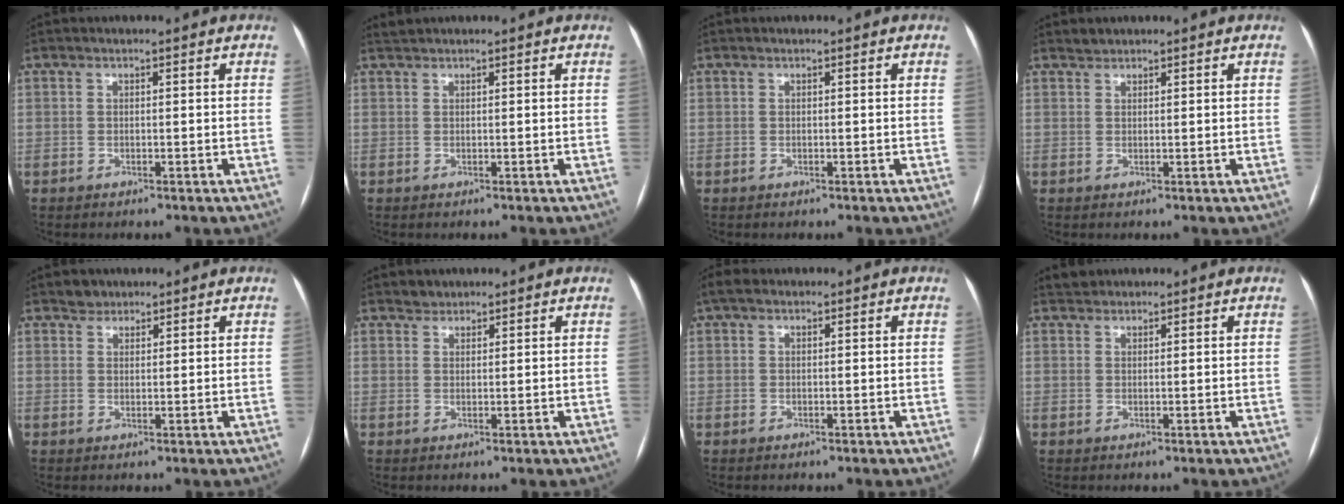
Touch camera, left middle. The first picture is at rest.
{"total": 0.8, "force": [0.8, -0.1, 0.0], "torque": [-0.005, 0.011, 0.020]}
{"total": 0.0}
{"total": 1.0, "force": [0.9, 0.3, -0.1], "torque": [-0.001, 0.004, 0.016]}
{"total": 1.9, "force": [1.5, 1.1, -0.1], "torque": [0.003, 0.004, 0.022]}
{"total": 1.5, "force": [1.3, 0.8, -0.1], "torque": [0.004, 0.003, 0.019]}
{"total": 1.7, "force": [1.1, 1.0, 0.9], "torque": [-0.024, 0.025, 0.019]}
{"total": 1.3, "force": [1.2, 0.5, -0.2], "torque": [-0.001, 0.014, 0.023]}